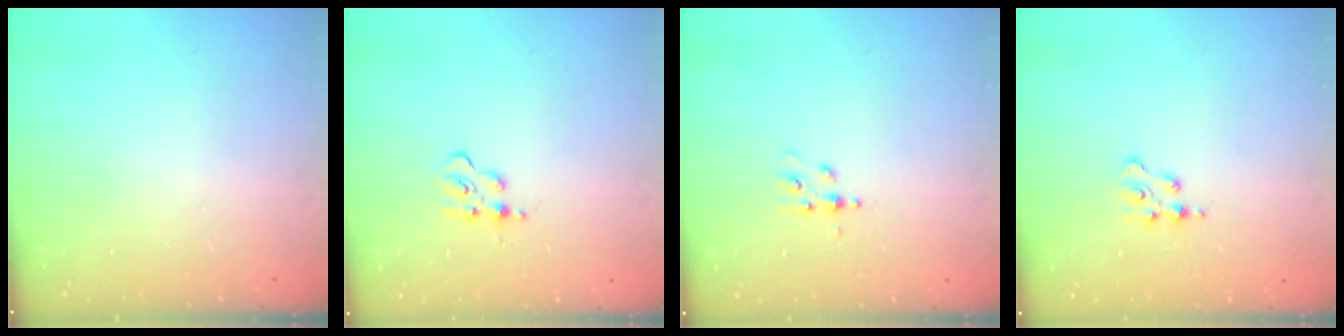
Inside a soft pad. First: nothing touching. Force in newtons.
{"total": 5.6, "press": 5.6, "slide": 0.6}
{"total": 4.0, "press": 4.0, "slide": 0.6}
{"total": 2.6, "press": 2.5, "slide": 0.4}